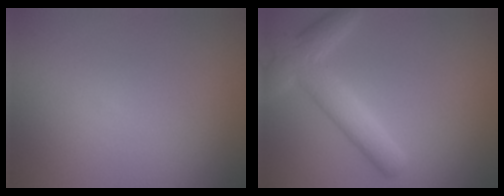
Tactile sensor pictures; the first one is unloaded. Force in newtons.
{"total": 4.1, "press": 4.1, "slide": 0.2}